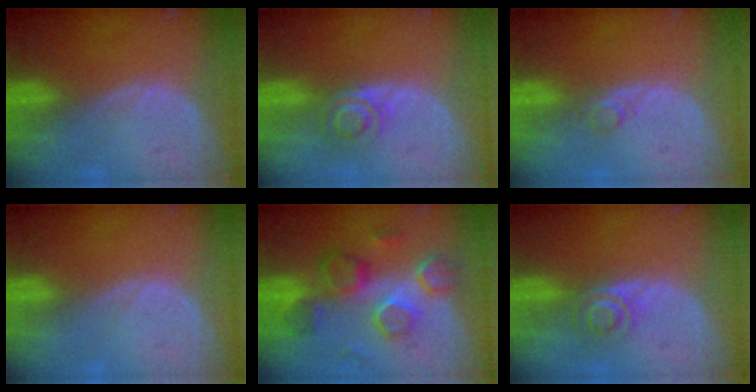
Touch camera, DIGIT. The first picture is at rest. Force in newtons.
{"total": 4.0, "press": 3.9, "slide": 0.8}
{"total": 1.4, "press": 1.4, "slide": 0.1}
{"total": 0.0}
{"total": 9.0, "press": 8.6, "slide": 2.8}
{"total": 3.8, "press": 3.6, "slide": 0.9}